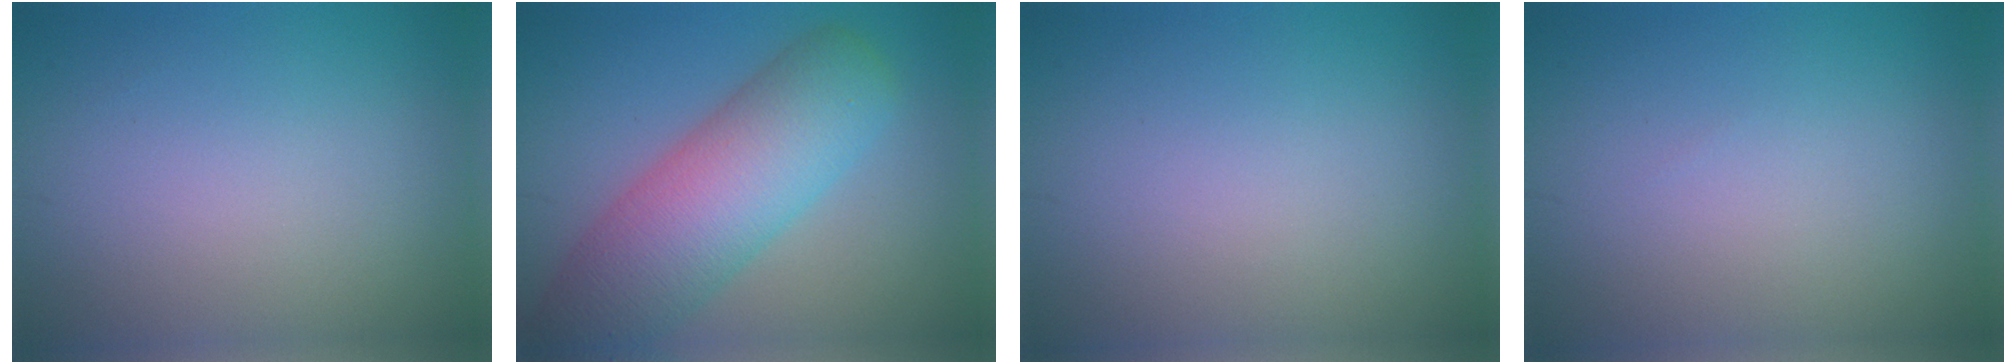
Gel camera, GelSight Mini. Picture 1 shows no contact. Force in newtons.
{"total": 9.5, "press": 9.5, "slide": 0.5}
{"total": 0.0}
{"total": 0.0}